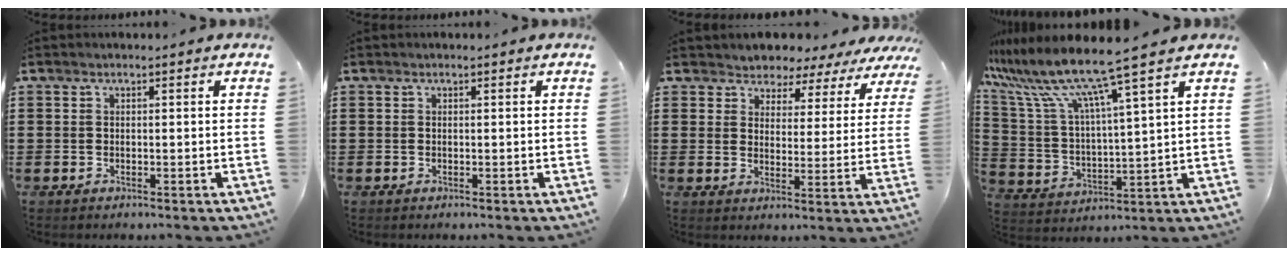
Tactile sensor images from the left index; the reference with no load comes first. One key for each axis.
{"total": 0.0}
{"total": 3.9, "fx": 3.6, "fy": 1.3, "fz": -0.4, "tx": -0.020, "ty": -0.023, "tz": 0.060}
{"total": 9.8, "fx": 7.8, "fy": 0.0, "fz": 5.9, "tx": -0.150, "ty": -0.050, "tz": 0.124}